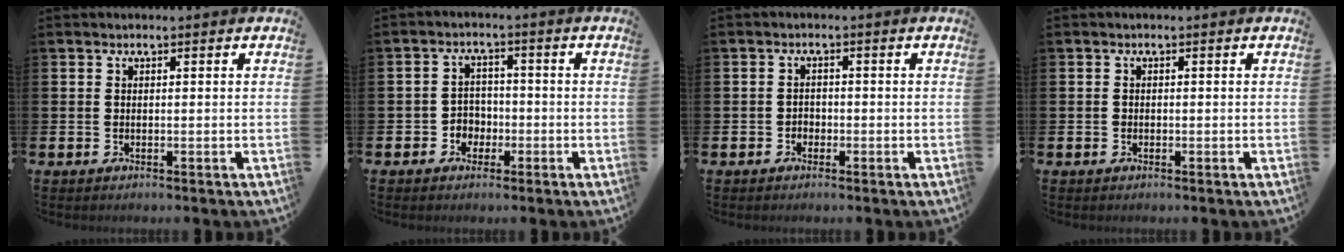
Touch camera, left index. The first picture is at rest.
{"total": 3.0, "force": [-1.3, 2.6, 0.7], "torque": [-0.019, 0.001, -0.034]}
{"total": 1.4, "force": [-0.8, 1.2, 0.2], "torque": [-0.003, 0.002, -0.019]}
{"total": 0.6, "force": [-0.2, 0.5, 0.1], "torque": [-0.008, 0.006, -0.005]}